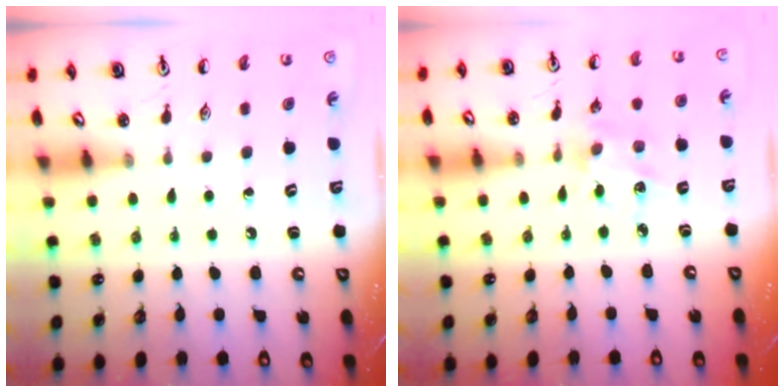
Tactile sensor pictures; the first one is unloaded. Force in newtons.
{"total": 4.5, "press": 4.5, "slide": 0.4}